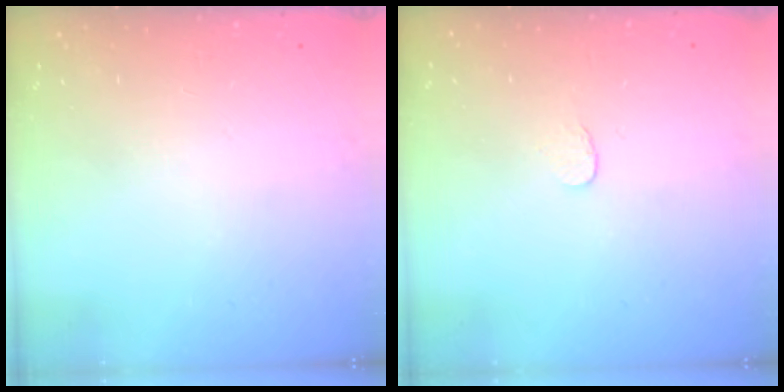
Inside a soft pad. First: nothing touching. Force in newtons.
{"total": 3.0, "press": 3.0, "slide": 0.2}